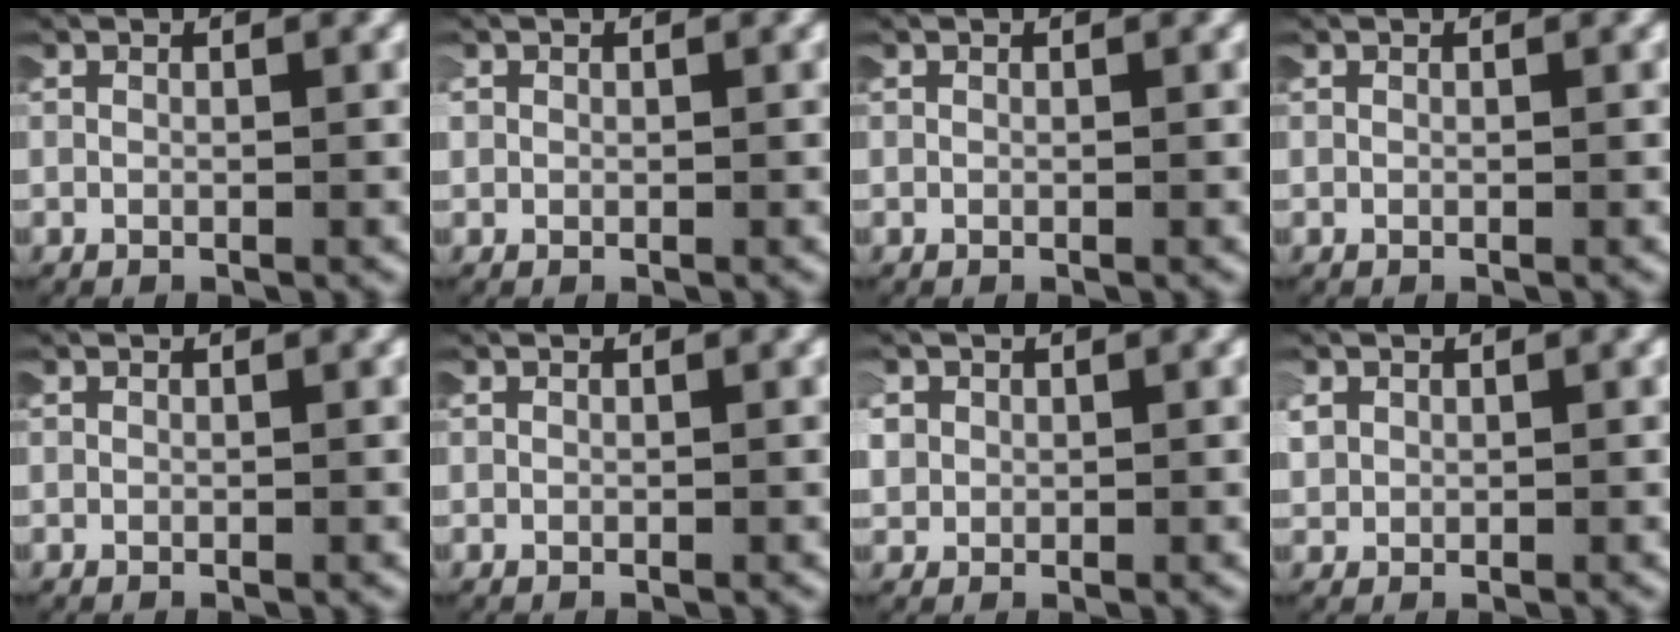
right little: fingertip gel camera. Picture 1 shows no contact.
{"total": 0.6, "force": [0.1, 0.6, -0.1], "torque": [-0.001, 0.003, 0.000]}
{"total": 0.0}
{"total": 0.0}
{"total": 0.0}
{"total": 0.0}
{"total": 2.5, "force": [0.4, 2.3, 0.9], "torque": [-0.040, 0.000, 0.008]}
{"total": 1.8, "force": [0.6, 1.5, 0.7], "torque": [-0.032, -0.002, 0.014]}